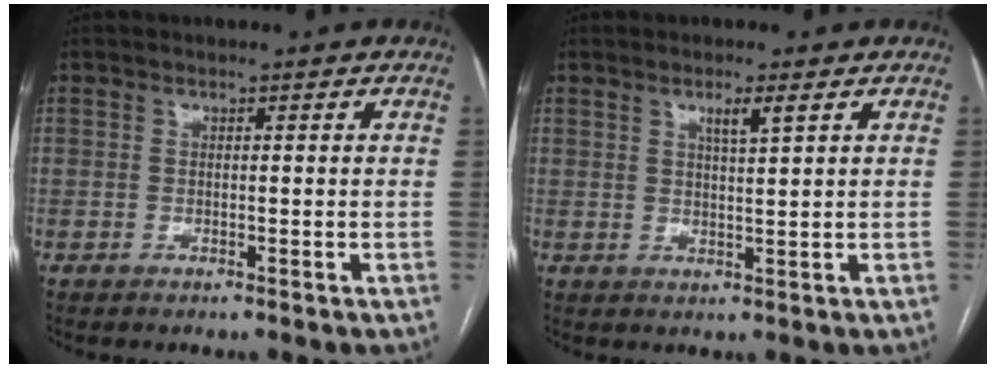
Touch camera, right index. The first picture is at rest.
{"total": 2.6, "force": [1.4, -0.1, 2.1], "torque": [-0.040, -0.002, 0.026]}